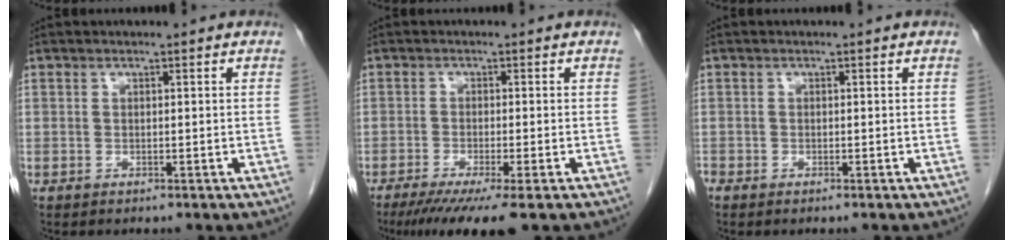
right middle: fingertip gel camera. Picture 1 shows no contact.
{"total": 7.7, "force": [-5.4, 0.0, 5.5], "torque": [-0.081, -0.019, -0.087]}
{"total": 0.5, "force": [-0.5, 0.2, 0.1], "torque": [-0.005, 0.000, -0.011]}